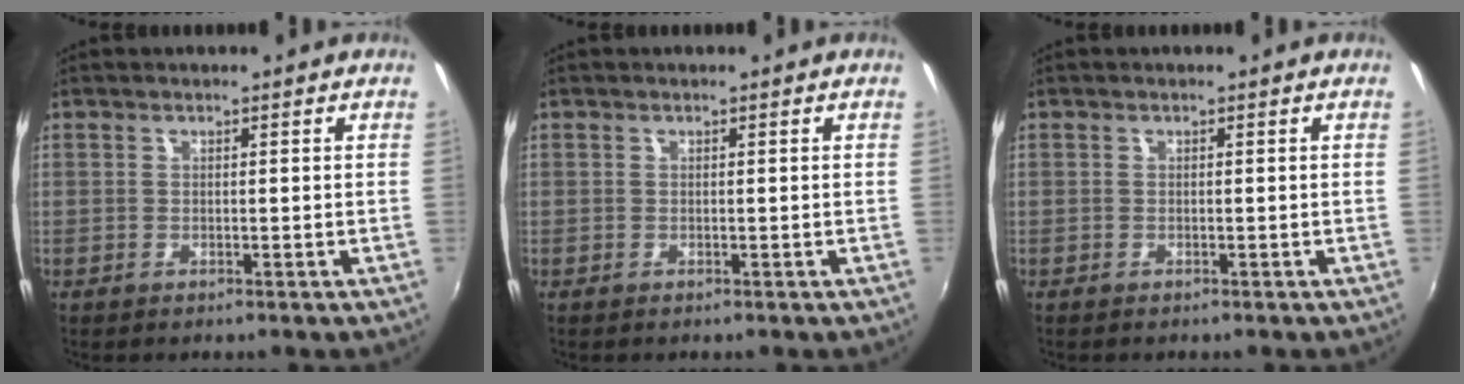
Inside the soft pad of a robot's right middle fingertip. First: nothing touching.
{"total": 0.0}
{"total": 0.0}